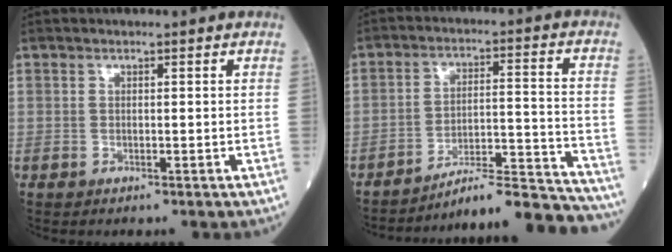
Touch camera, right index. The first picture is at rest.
{"total": 18.1, "force": [-17.5, 0.5, 4.5], "torque": [-0.046, 0.027, -0.252]}